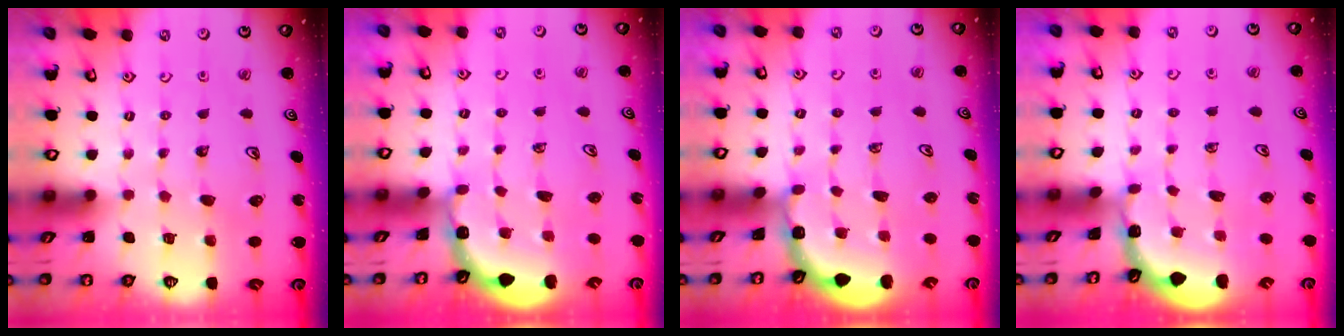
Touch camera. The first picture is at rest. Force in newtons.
{"total": 1.9, "press": 1.9, "slide": 0.2}
{"total": 1.9, "press": 1.9, "slide": 0.2}
{"total": 1.2, "press": 1.2, "slide": 0.2}